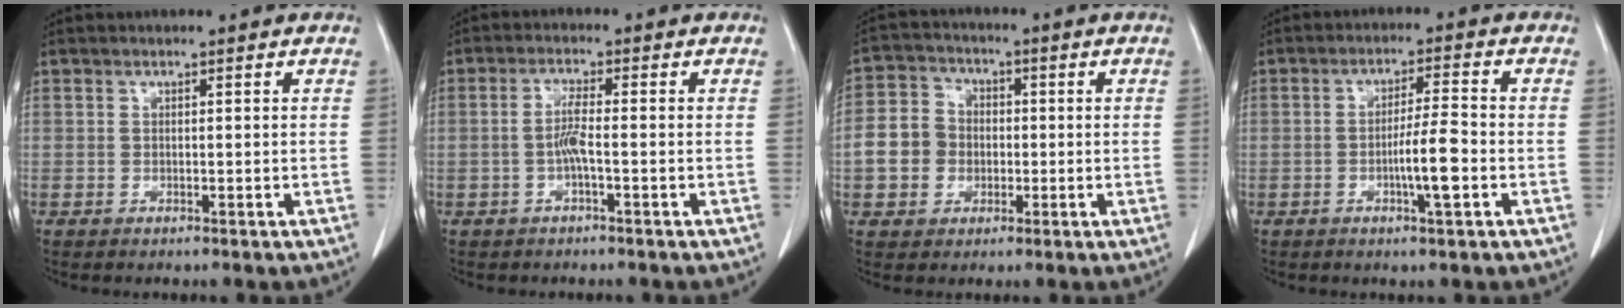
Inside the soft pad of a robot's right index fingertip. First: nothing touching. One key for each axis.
{"total": 3.2, "fx": -0.8, "fy": 0.1, "fz": 3.1, "tx": -0.062, "ty": 0.003, "tz": -0.017}
{"total": 7.2, "fx": -1.1, "fy": 6.4, "fz": 3.1, "tx": -0.079, "ty": 0.025, "tz": -0.021}
{"total": 6.0, "fx": -1.9, "fy": 0.1, "fz": 5.7, "tx": -0.101, "ty": -0.002, "tz": -0.032}